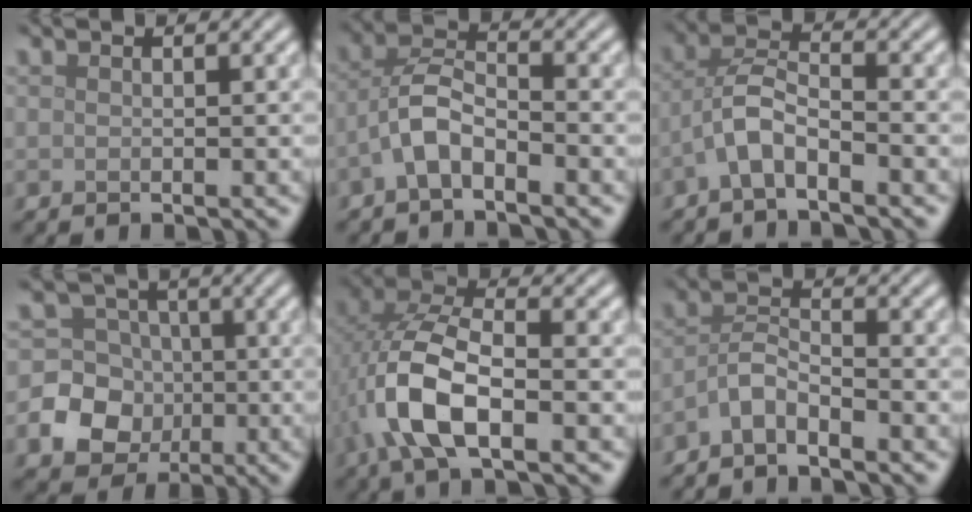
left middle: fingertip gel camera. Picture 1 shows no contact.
{"total": 3.5, "force": [-1.9, 1.5, 2.6], "torque": [-0.050, 0.012, -0.045]}
{"total": 3.4, "force": [-1.9, 1.2, 2.5], "torque": [-0.051, 0.012, -0.046]}
{"total": 10.2, "force": [-2.3, 9.6, 2.6], "torque": [-0.072, 0.003, -0.060]}
{"total": 7.9, "force": [-2.2, 3.6, 6.6], "torque": [-0.154, 0.005, -0.047]}
{"total": 2.6, "force": [-2.0, 0.8, 1.4], "torque": [-0.029, 0.008, -0.046]}